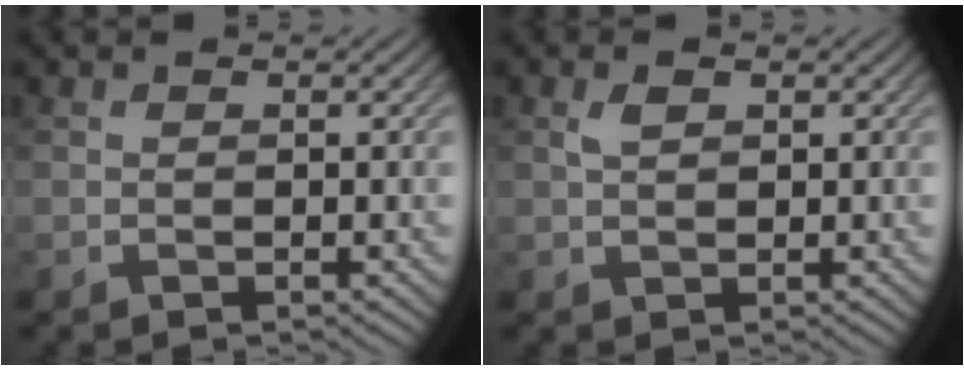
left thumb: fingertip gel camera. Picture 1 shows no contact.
{"total": 1.9, "force": [0.7, 1.1, 1.3], "torque": [-0.029, 0.002, 0.014]}